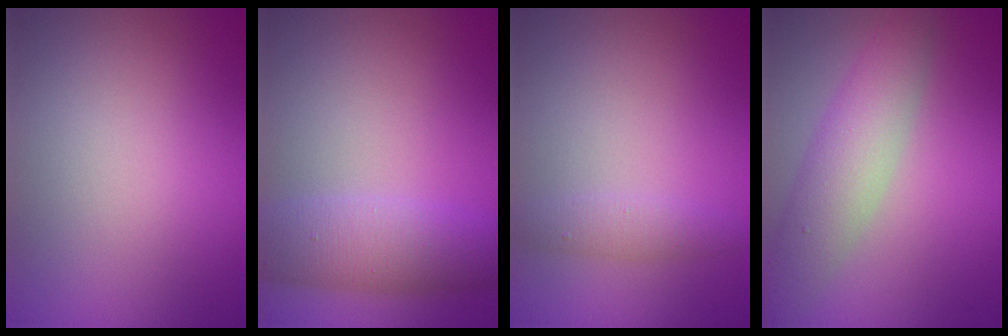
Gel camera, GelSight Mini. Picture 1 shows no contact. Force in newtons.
{"total": 5.2, "press": 5.2, "slide": 0.1}
{"total": 1.6, "press": 1.6, "slide": 0.0}
{"total": 4.6, "press": 4.6, "slide": 0.1}